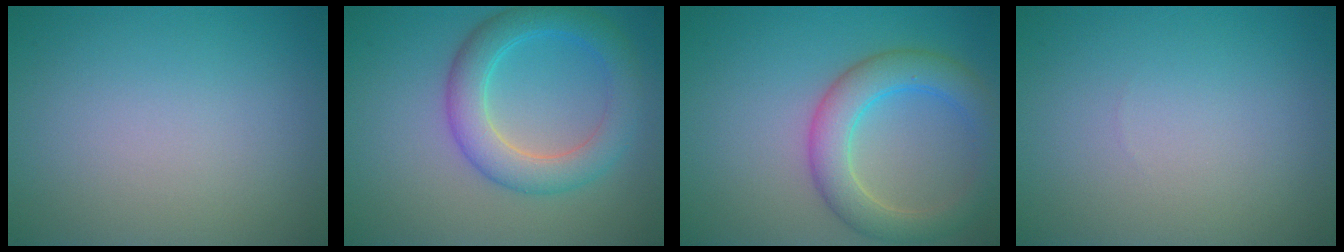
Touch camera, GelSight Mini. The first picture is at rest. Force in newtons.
{"total": 5.1, "press": 5.1, "slide": 0.1}
{"total": 5.2, "press": 5.2, "slide": 0.2}
{"total": 0.0}